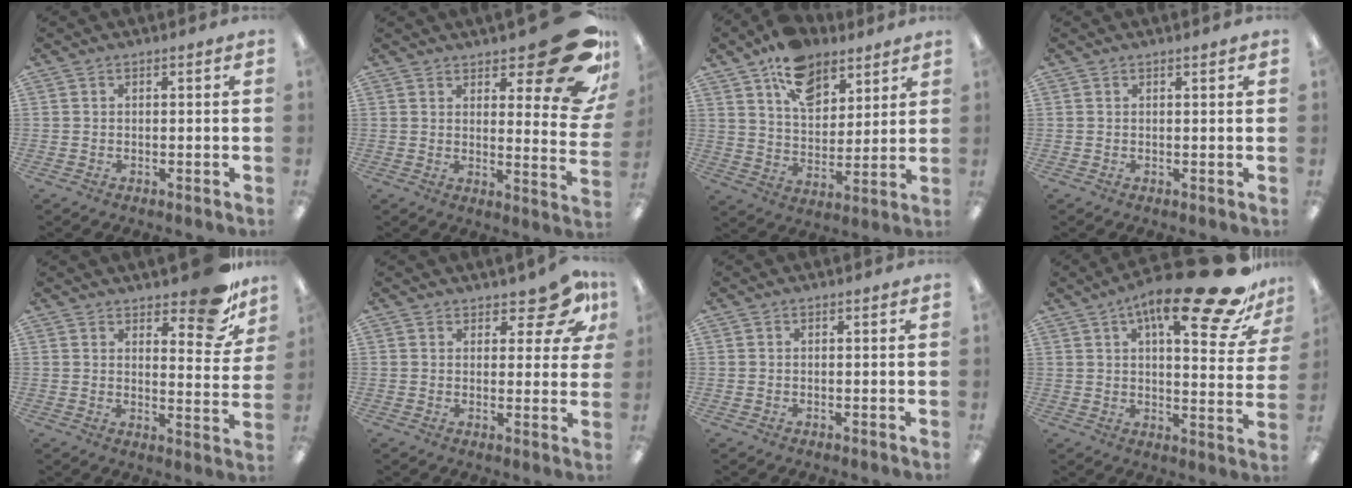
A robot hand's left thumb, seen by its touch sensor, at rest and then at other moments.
{"total": 19.4, "force": [11.6, 6.3, 14.2], "torque": [-0.178, -0.080, 0.190]}
{"total": 13.8, "force": [9.2, 8.1, 6.2], "torque": [-0.097, -0.044, 0.168]}
{"total": 0.8, "force": [0.6, 0.1, 0.5], "torque": [-0.012, 0.002, 0.010]}
{"total": 12.5, "force": [8.9, 4.7, 7.5], "torque": [-0.085, -0.058, 0.150]}
{"total": 9.1, "force": [6.2, 3.7, 5.5], "torque": [-0.061, -0.036, 0.107]}
{"total": 0.0}
{"total": 22.9, "force": [13.6, 6.1, 17.3], "torque": [-0.252, -0.080, 0.211]}